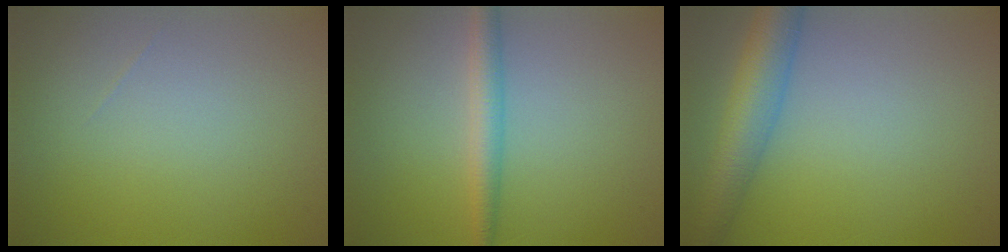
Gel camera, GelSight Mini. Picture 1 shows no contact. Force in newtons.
{"total": 2.6, "press": 2.6, "slide": 0.1}
{"total": 5.6, "press": 5.6, "slide": 0.2}